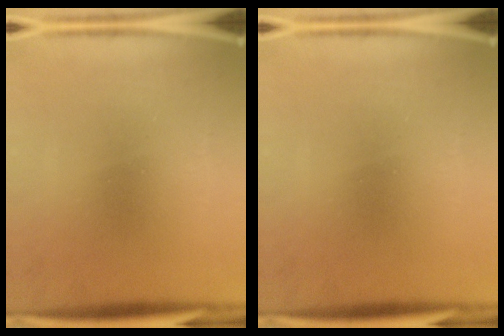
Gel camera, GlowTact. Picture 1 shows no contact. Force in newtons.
{"total": 0.0}